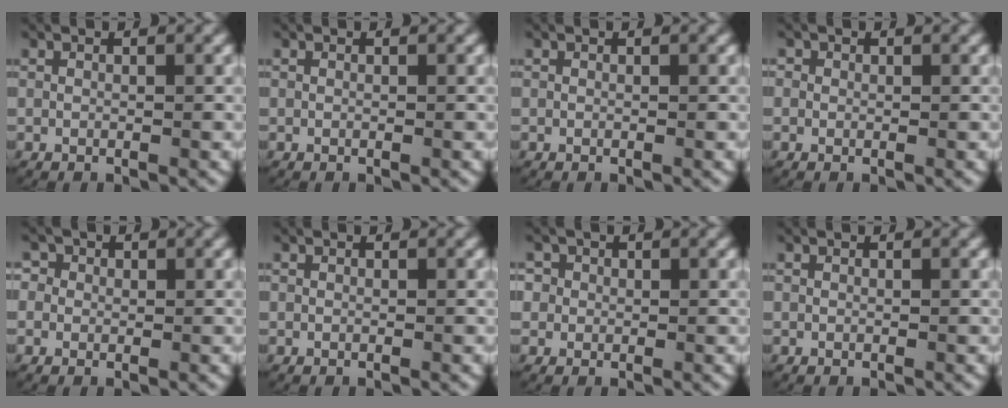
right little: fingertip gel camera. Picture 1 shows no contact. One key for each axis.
{"total": 0.0}
{"total": 0.0}
{"total": 0.5, "fx": 0.0, "fy": 0.5, "fz": -0.2, "tx": 0.006, "ty": -0.001, "tz": -0.001}
{"total": 1.6, "fx": 0.1, "fy": 1.6, "fz": 0.0, "tx": 0.007, "ty": 0.005, "tz": -0.006}
{"total": 0.0}
{"total": 1.9, "fx": 0.1, "fy": 1.9, "fz": 0.1, "tx": 0.000, "ty": 0.002, "tz": -0.005}
{"total": 0.0}